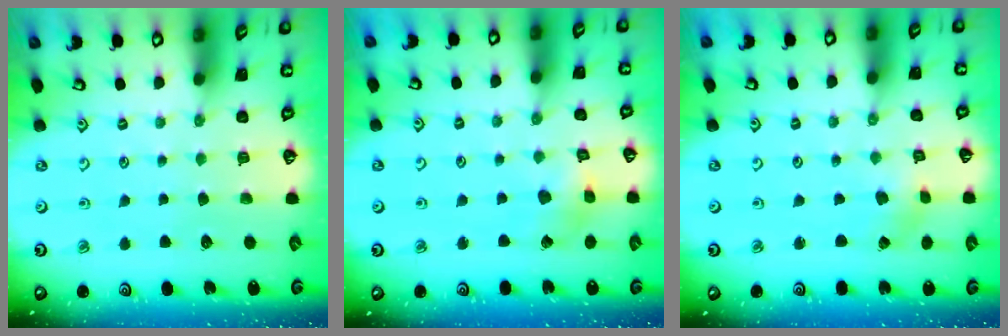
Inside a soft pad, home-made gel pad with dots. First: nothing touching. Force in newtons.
{"total": 4.6, "press": 4.6, "slide": 0.5}
{"total": 0.0}